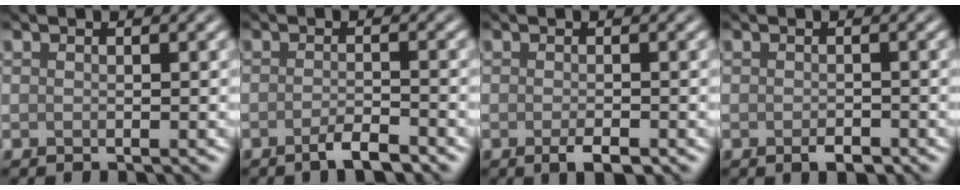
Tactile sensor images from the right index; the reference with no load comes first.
{"total": 2.5, "force": [-1.7, 0.5, 1.7], "torque": [-0.028, 0.002, -0.033]}
{"total": 1.9, "force": [-1.0, 0.5, 1.5], "torque": [-0.025, -0.003, -0.017]}
{"total": 1.4, "force": [-0.8, 0.7, 1.0], "torque": [-0.016, -0.003, -0.012]}